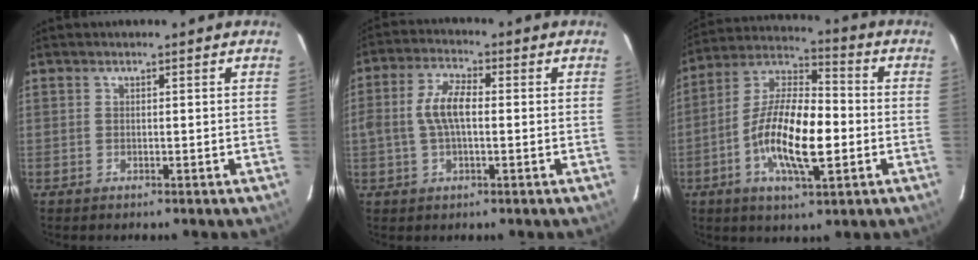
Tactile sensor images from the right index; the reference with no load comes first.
{"total": 6.8, "force": [-0.2, 3.0, 6.1], "torque": [-0.123, 0.013, -0.004]}
{"total": 15.9, "force": [-3.7, 5.5, 14.5], "torque": [-0.280, -0.003, -0.076]}